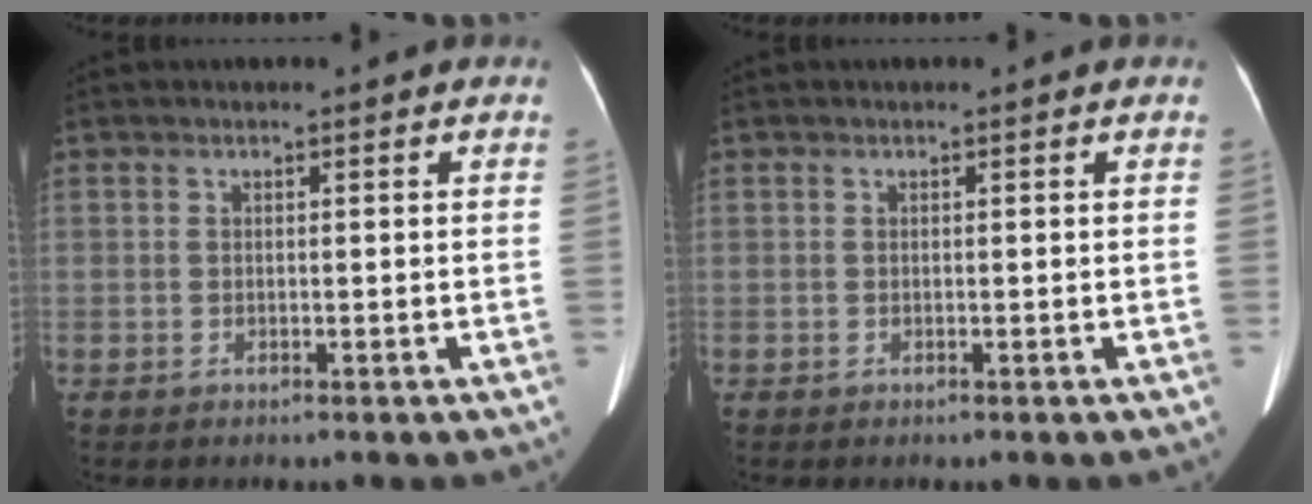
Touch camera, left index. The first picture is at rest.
{"total": 0.0}